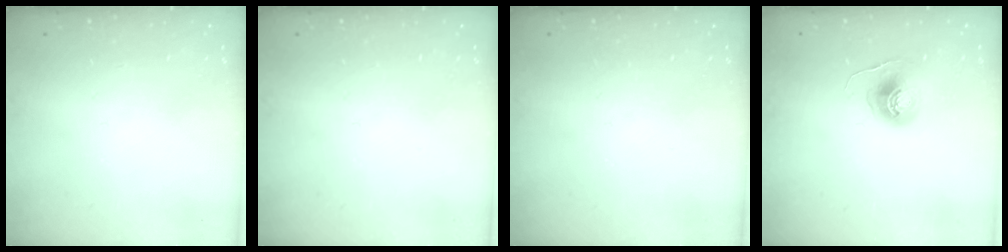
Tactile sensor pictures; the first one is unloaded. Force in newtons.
{"total": 0.0}
{"total": 0.0}
{"total": 7.7, "press": 7.7, "slide": 0.4}